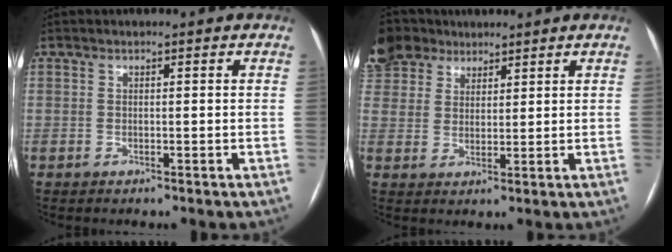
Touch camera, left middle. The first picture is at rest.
{"total": 8.2, "force": [6.3, 4.8, 1.7], "torque": [-0.052, 0.022, 0.131]}